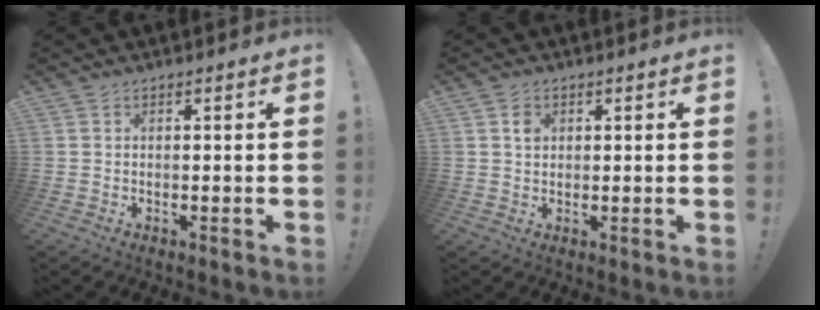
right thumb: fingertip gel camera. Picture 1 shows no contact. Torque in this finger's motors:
{"motor_torque": [-0.04, 0.08, 0.22, -0.26, 0.00]}